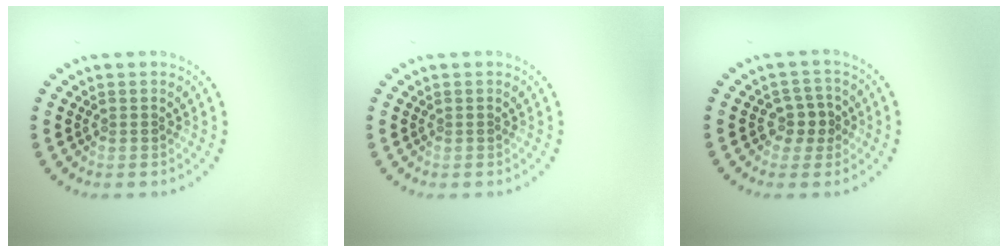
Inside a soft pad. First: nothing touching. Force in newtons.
{"total": 0.0}
{"total": 2.3, "press": 2.1, "slide": 0.8}